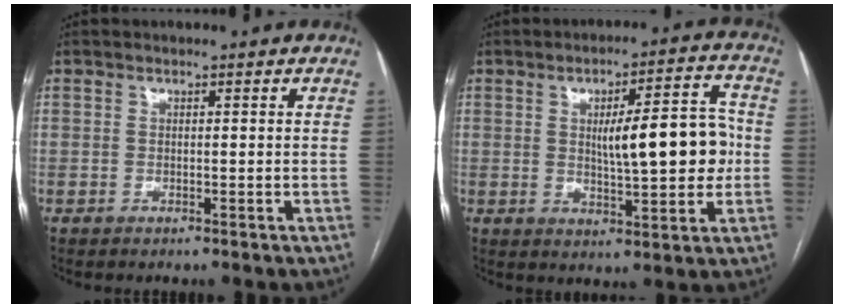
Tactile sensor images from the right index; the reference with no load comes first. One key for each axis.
{"total": 11.8, "fx": 0.4, "fy": 2.7, "fz": 11.5, "tx": -0.162, "ty": 0.021, "tz": 0.013}